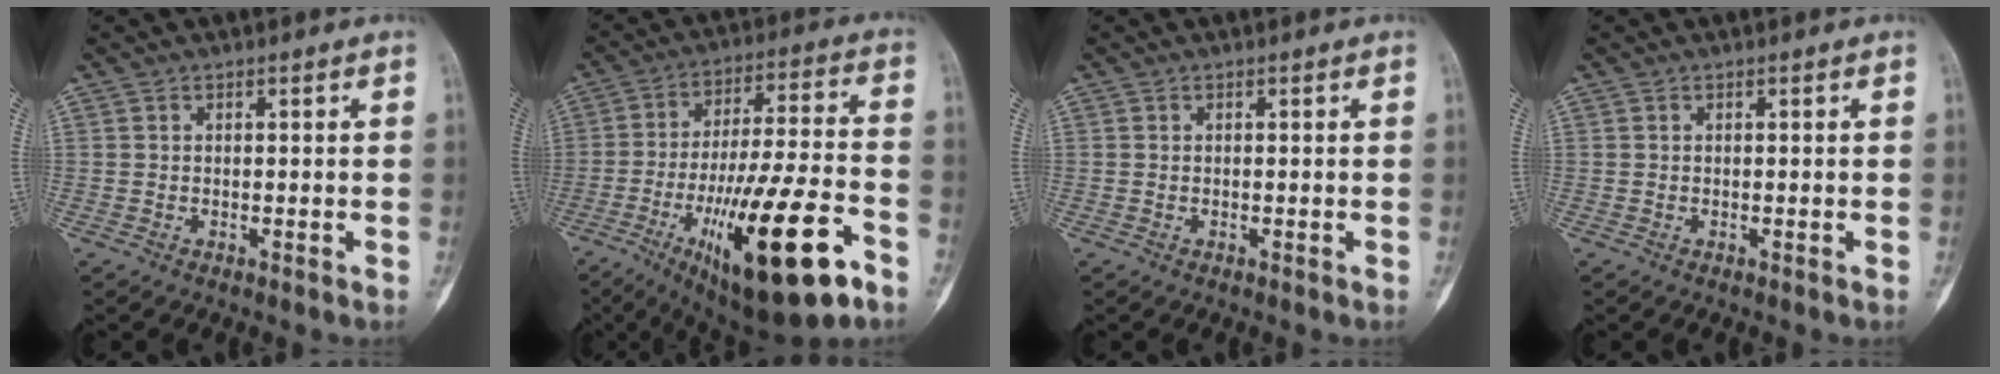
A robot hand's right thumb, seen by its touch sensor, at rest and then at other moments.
{"total": 25.3, "force": [-11.2, 6.5, 21.7], "torque": [-0.361, 0.032, -0.168]}
{"total": 0.0}
{"total": 0.0}